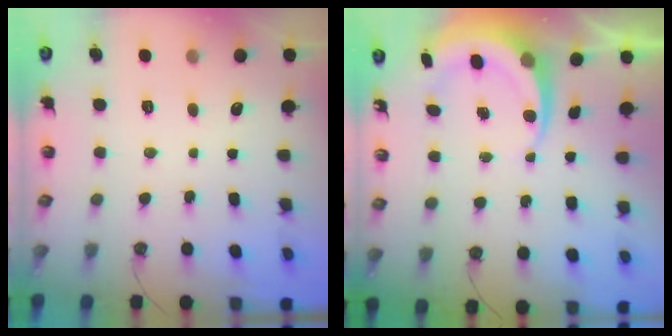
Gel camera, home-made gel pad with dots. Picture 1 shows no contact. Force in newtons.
{"total": 5.9, "press": 5.9, "slide": 0.4}